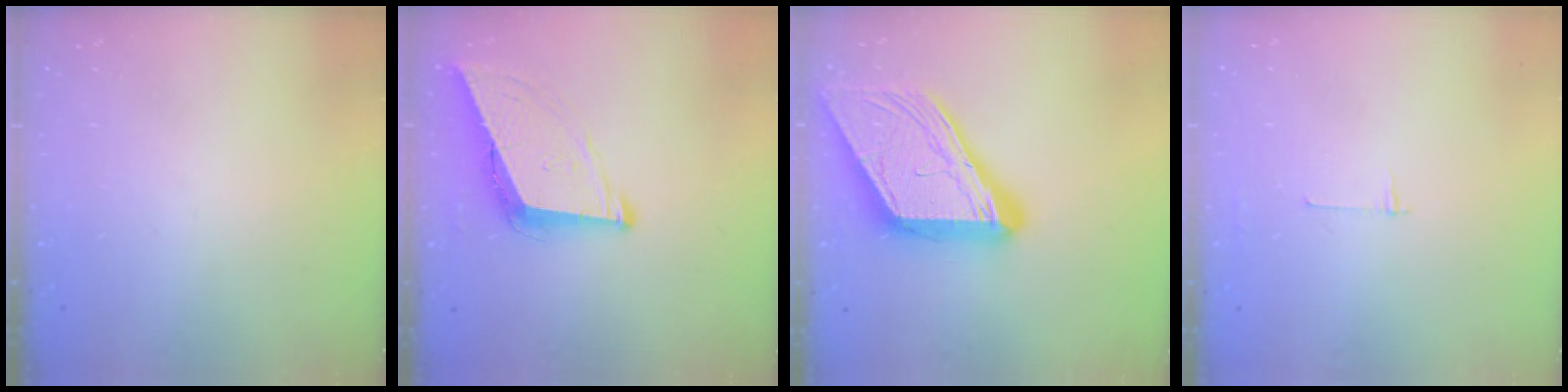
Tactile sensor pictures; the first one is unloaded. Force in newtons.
{"total": 8.7, "press": 8.4, "slide": 2.4}
{"total": 22.4, "press": 22.2, "slide": 2.6}
{"total": 2.7, "press": 2.7, "slide": 0.3}